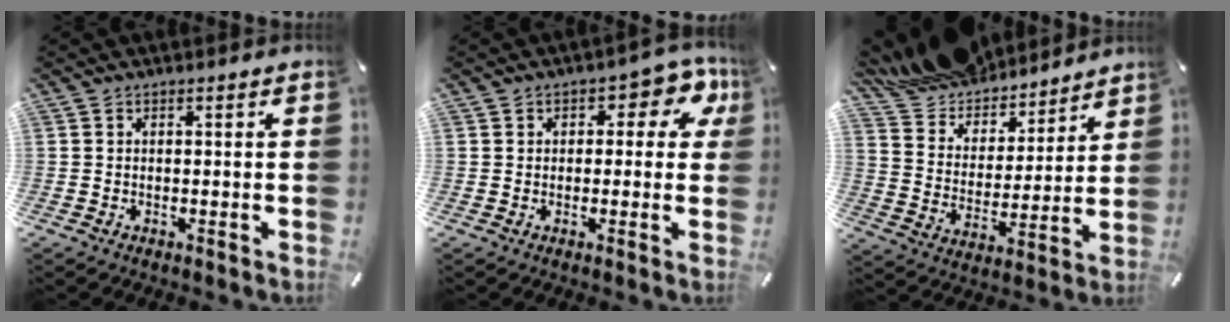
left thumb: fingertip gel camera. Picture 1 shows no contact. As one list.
[{"total": 6.9, "force": [2.7, 4.2, 4.7], "torque": [-0.050, -0.008, 0.040]}, {"total": 12.8, "force": [11.4, 5.7, 0.6], "torque": [-0.044, -0.106, 0.215]}]